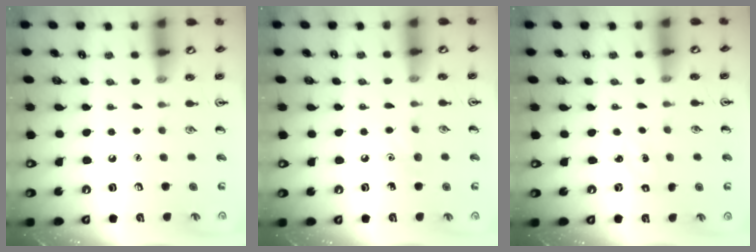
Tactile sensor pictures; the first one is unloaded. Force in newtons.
{"total": 5.2, "press": 4.9, "slide": 1.7}
{"total": 1.2, "press": 1.1, "slide": 0.4}